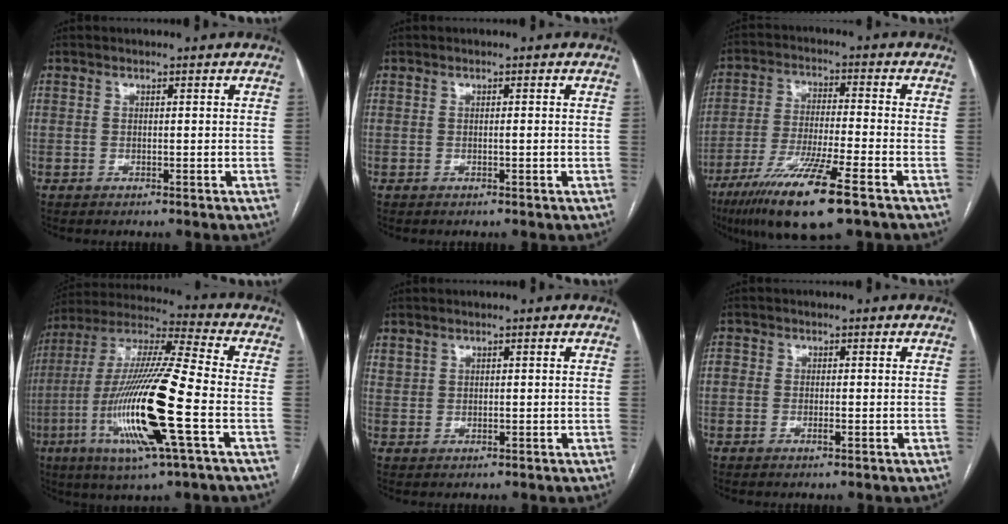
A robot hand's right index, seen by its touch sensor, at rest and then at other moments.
{"total": 0.6, "force": [0.0, 0.0, 0.6], "torque": [-0.011, 0.002, 0.002]}
{"total": 14.2, "force": [-8.5, 0.8, 11.4], "torque": [-0.226, -0.038, -0.152]}
{"total": 20.8, "force": [-5.9, 1.1, 19.9], "torque": [-0.424, -0.023, -0.112]}
{"total": 1.3, "force": [0.9, 0.8, 0.5], "torque": [-0.015, 0.007, 0.023]}
{"total": 2.3, "force": [-0.6, 1.3, 1.8], "torque": [-0.036, 0.002, -0.009]}